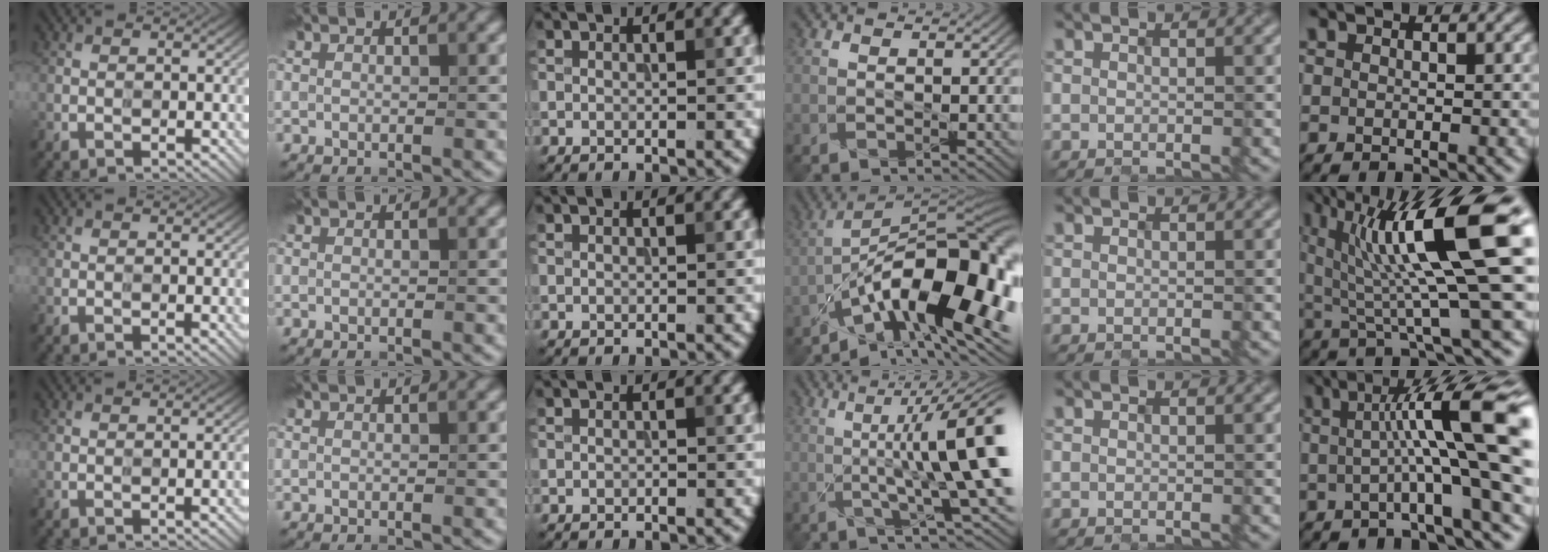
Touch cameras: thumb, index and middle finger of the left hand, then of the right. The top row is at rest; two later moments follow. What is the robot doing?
{"motion": "extract", "object": "connector and pipe"}